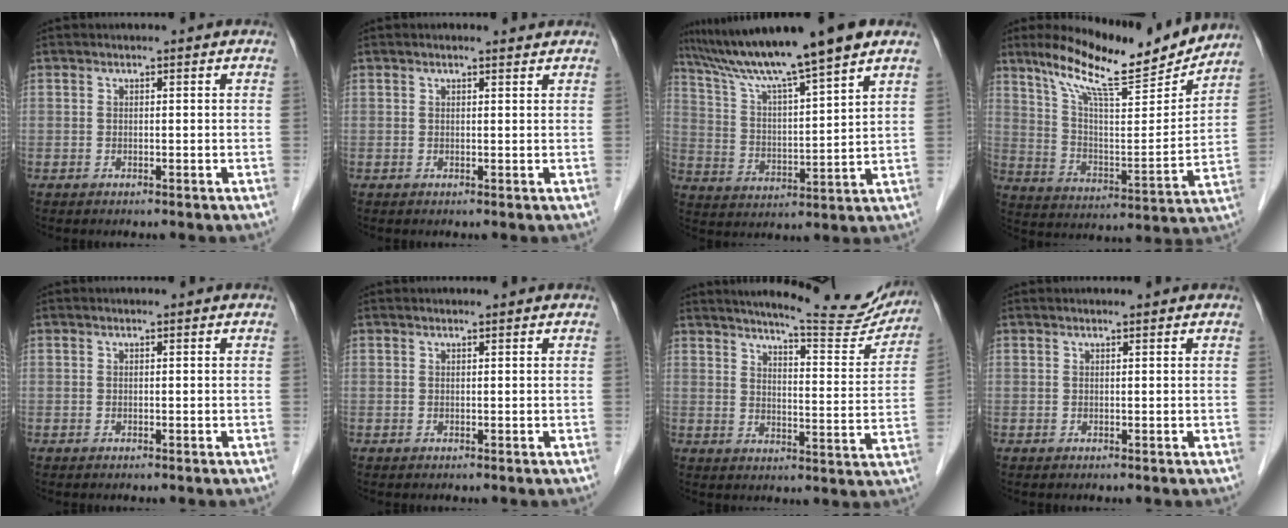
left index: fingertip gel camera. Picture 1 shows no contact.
{"total": 1.7, "force": [1.5, 0.3, 0.7], "torque": [-0.017, 0.011, 0.020]}
{"total": 16.4, "force": [13.1, -0.3, 9.9], "torque": [-0.173, 0.013, 0.221]}
{"total": 18.2, "force": [15.4, 2.0, 9.5], "torque": [-0.162, -0.010, 0.248]}
{"total": 0.0}
{"total": 0.8, "force": [0.7, 0.0, 0.2], "torque": [-0.007, 0.010, 0.014]}
{"total": 18.3, "force": [16.8, 1.9, 7.0], "torque": [-0.093, -0.050, 0.204]}
{"total": 1.2, "force": [1.1, 0.0, 0.4], "torque": [-0.009, 0.012, 0.017]}